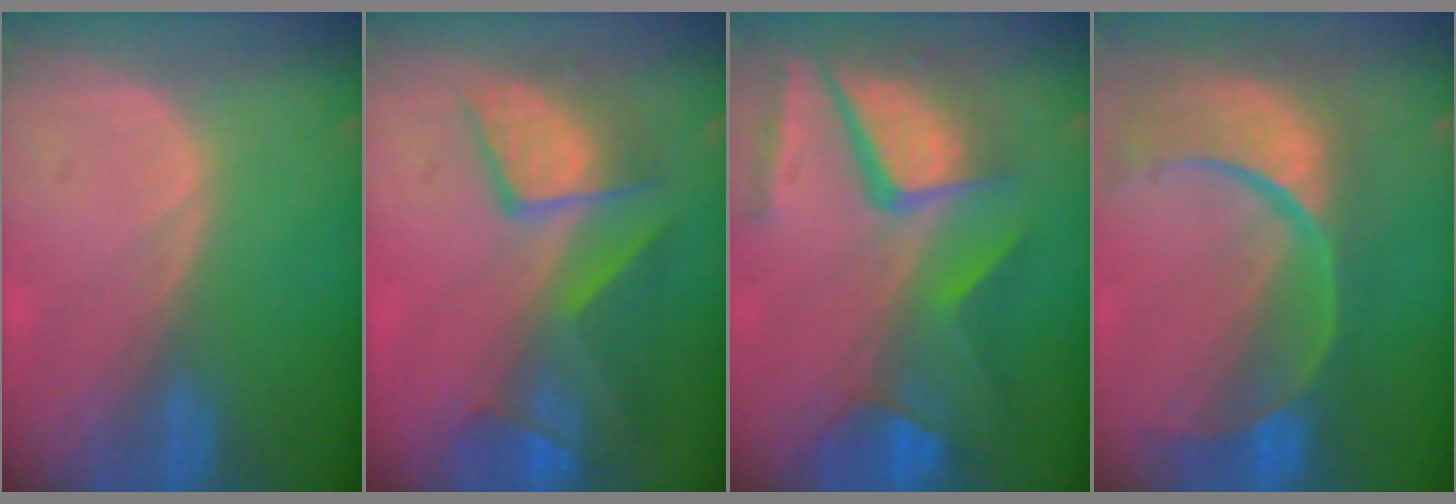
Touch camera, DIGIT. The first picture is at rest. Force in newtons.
{"total": 9.1, "press": 8.5, "slide": 3.2}
{"total": 11.8, "press": 9.8, "slide": 6.6}
{"total": 13.5, "press": 10.8, "slide": 8.0}